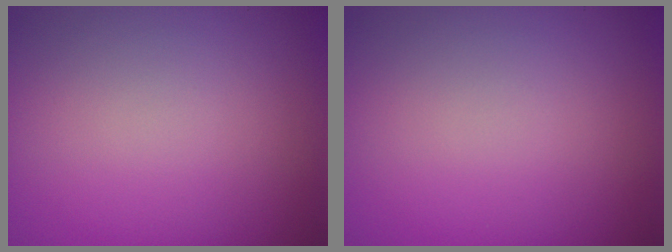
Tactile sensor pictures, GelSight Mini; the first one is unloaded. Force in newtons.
{"total": 0.0}